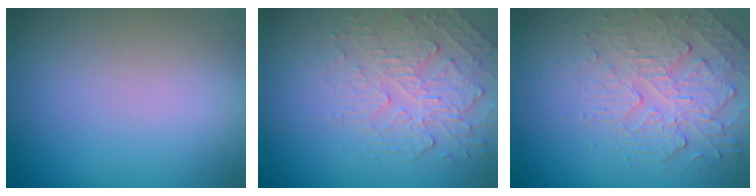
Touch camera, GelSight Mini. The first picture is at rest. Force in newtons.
{"total": 2.4, "press": 1.7, "slide": 1.7}
{"total": 2.7, "press": 2.1, "slide": 1.7}